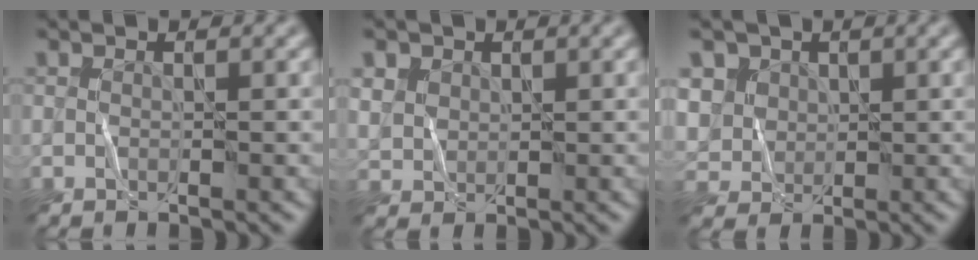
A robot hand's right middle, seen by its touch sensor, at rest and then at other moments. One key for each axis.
{"total": 2.3, "fx": 1.6, "fy": 1.6, "fz": 0.3, "tx": -0.036, "ty": 0.010, "tz": 0.032}
{"total": 3.5, "fx": 2.1, "fy": 2.8, "fz": 0.3, "tx": -0.057, "ty": 0.008, "tz": 0.058}